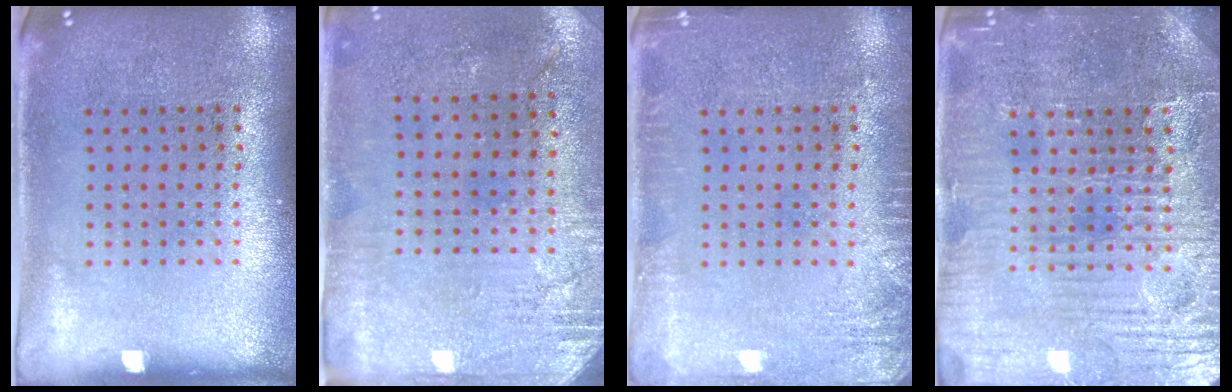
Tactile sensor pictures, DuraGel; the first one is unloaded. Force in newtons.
{"total": 2.8, "press": 2.3, "slide": 1.6}
{"total": 2.1, "press": 2.1, "slide": 0.4}
{"total": 4.8, "press": 4.6, "slide": 1.3}